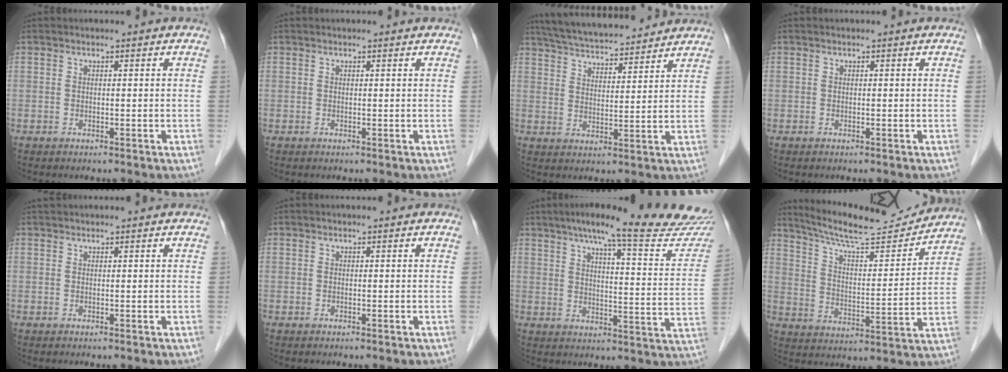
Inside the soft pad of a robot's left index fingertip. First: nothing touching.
{"total": 0.6, "force": [0.5, 0.0, 0.2], "torque": [-0.010, 0.003, 0.006]}
{"total": 14.8, "force": [13.6, 2.2, 5.5], "torque": [-0.098, 0.028, 0.213]}
{"total": 0.0}
{"total": 1.5, "force": [1.5, 0.1, 0.4], "torque": [-0.007, 0.019, 0.027]}
{"total": 0.0}
{"total": 24.0, "force": [20.8, 1.3, 12.0], "torque": [-0.165, -0.047, 0.254]}
{"total": 16.2, "force": [15.4, 0.8, 4.9], "torque": [-0.091, -0.011, 0.239]}